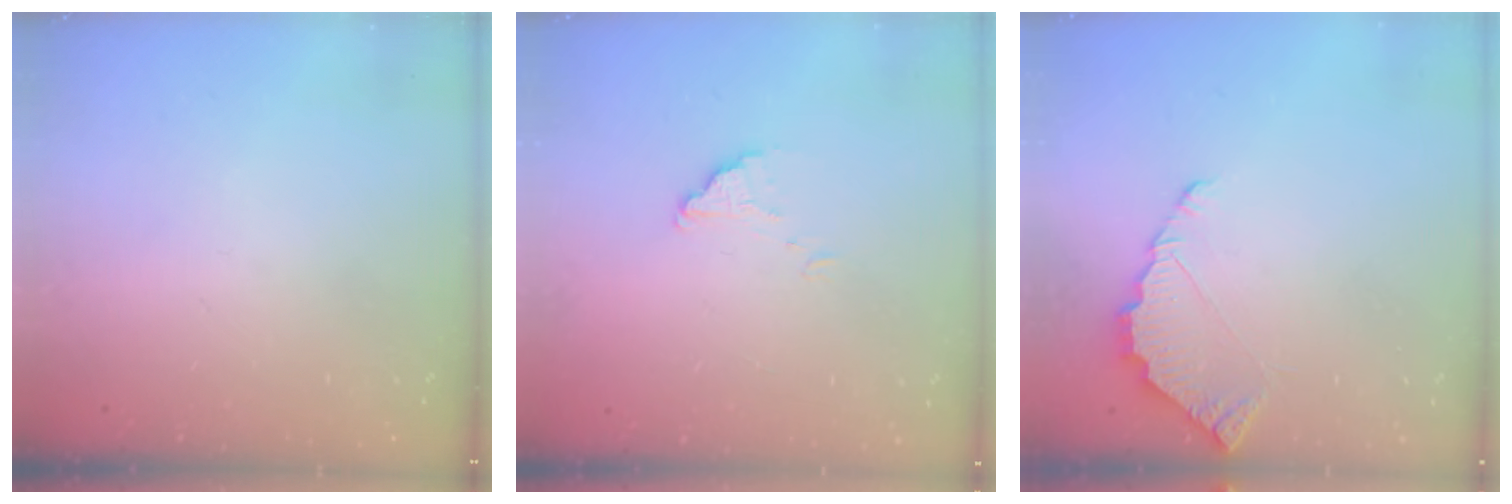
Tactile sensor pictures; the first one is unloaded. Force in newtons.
{"total": 1.5, "press": 1.5, "slide": 0.1}
{"total": 3.7, "press": 3.7, "slide": 0.3}